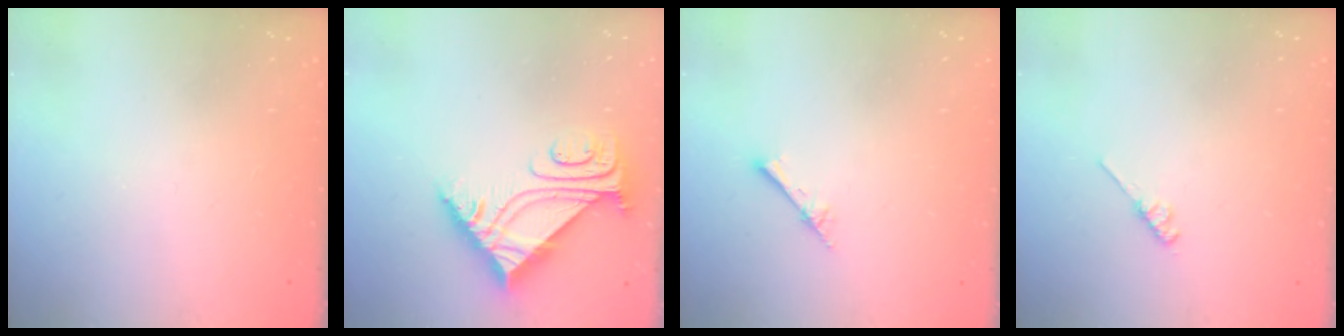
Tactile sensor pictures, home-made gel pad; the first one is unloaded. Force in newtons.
{"total": 8.3, "press": 8.3, "slide": 0.7}
{"total": 2.4, "press": 2.4, "slide": 0.3}
{"total": 3.3, "press": 3.2, "slide": 0.5}